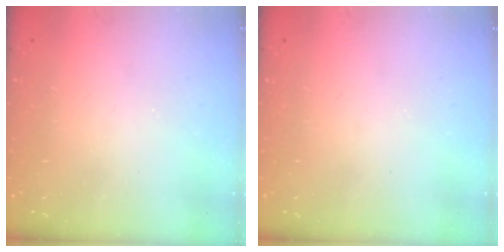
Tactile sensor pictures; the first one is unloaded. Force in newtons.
{"total": 0.0}